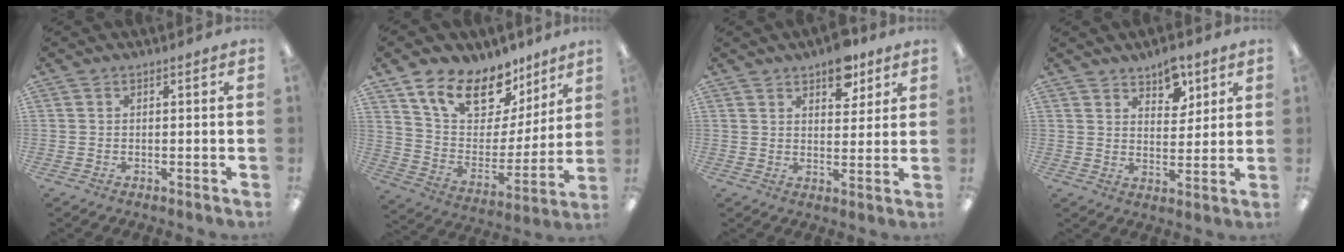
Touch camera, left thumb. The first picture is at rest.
{"total": 17.6, "force": [12.4, 9.7, 8.0], "torque": [-0.147, -0.076, 0.226]}
{"total": 8.1, "force": [5.6, 4.3, 3.9], "torque": [-0.029, -0.029, 0.093]}
{"total": 6.9, "force": [5.1, 3.8, 2.7], "torque": [-0.020, -0.027, 0.087]}